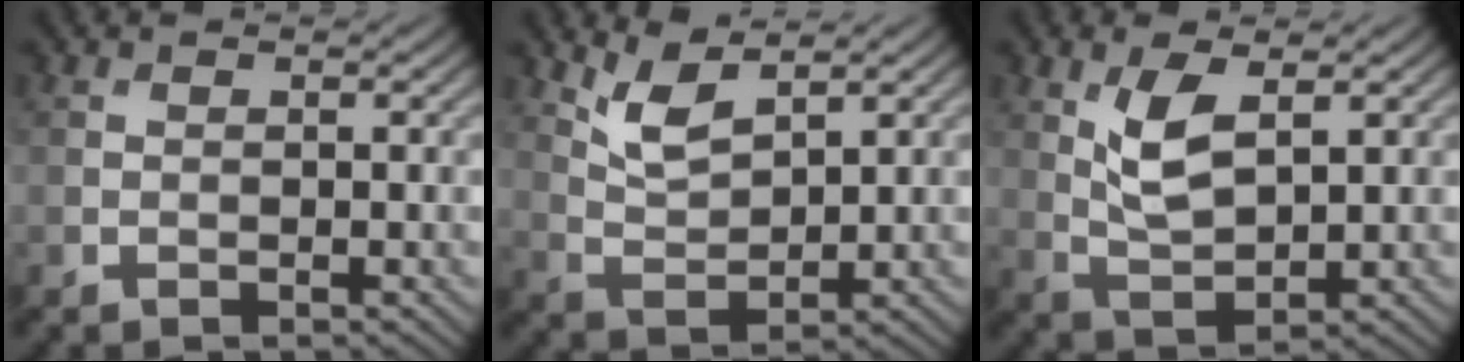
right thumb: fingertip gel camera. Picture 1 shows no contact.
{"total": 4.6, "force": [3.3, 1.4, 3.0], "torque": [-0.077, -0.005, 0.072]}
{"total": 5.5, "force": [2.1, 2.3, 4.6], "torque": [-0.103, -0.006, 0.045]}